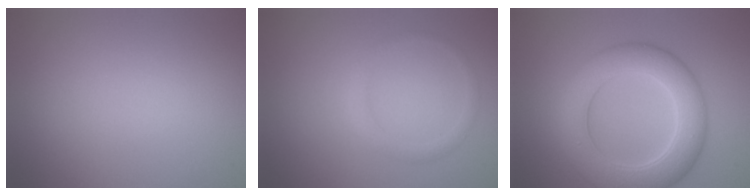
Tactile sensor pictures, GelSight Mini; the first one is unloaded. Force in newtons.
{"total": 1.2, "press": 1.2, "slide": 0.0}
{"total": 7.4, "press": 7.4, "slide": 0.3}